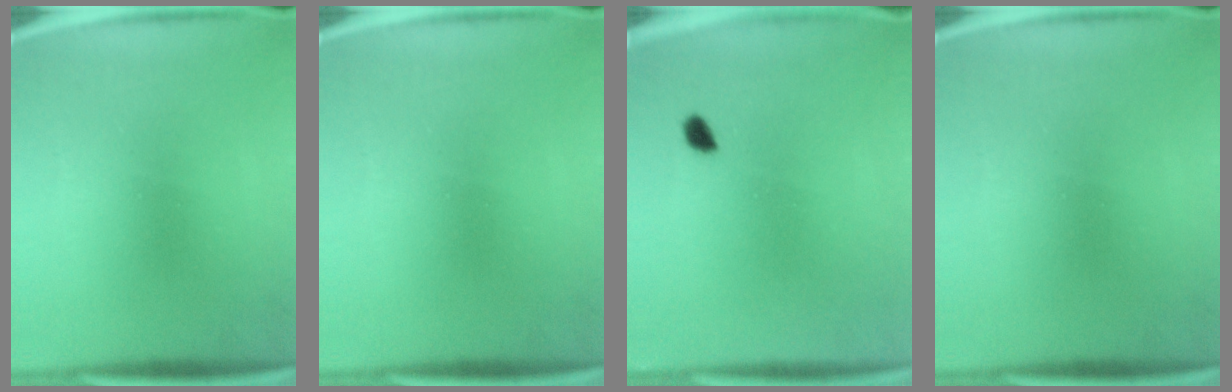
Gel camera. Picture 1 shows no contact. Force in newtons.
{"total": 0.0}
{"total": 1.7}
{"total": 0.0}